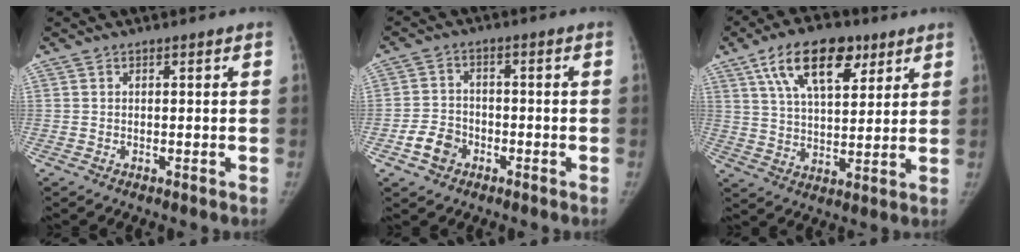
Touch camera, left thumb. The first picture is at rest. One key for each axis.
{"total": 5.7, "fx": -2.8, "fy": 4.4, "fz": 2.1, "tx": -0.025, "ty": 0.022, "tz": -0.049}
{"total": 15.0, "fx": 7.8, "fy": 7.5, "fz": 10.4, "tx": -0.141, "ty": -0.021, "tz": 0.133}